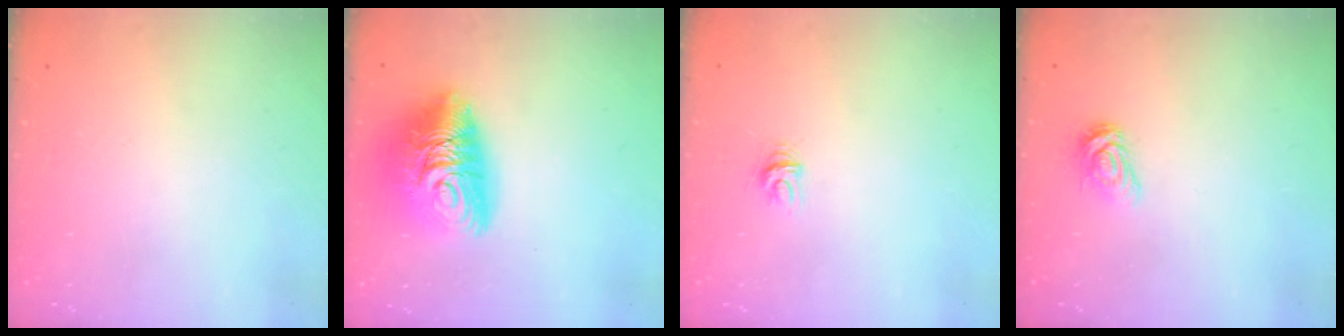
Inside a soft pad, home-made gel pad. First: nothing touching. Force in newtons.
{"total": 15.5, "press": 15.4, "slide": 1.3}
{"total": 4.3, "press": 4.3, "slide": 0.4}
{"total": 5.2, "press": 5.2, "slide": 0.2}